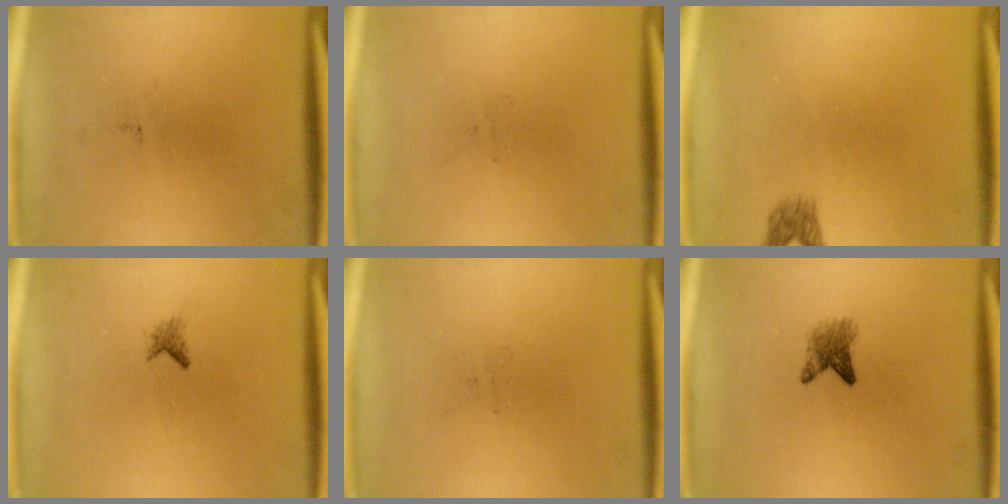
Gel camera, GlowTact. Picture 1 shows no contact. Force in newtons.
{"total": 0.0}
{"total": 1.6}
{"total": 0.9}
{"total": 0.0}
{"total": 2.7}